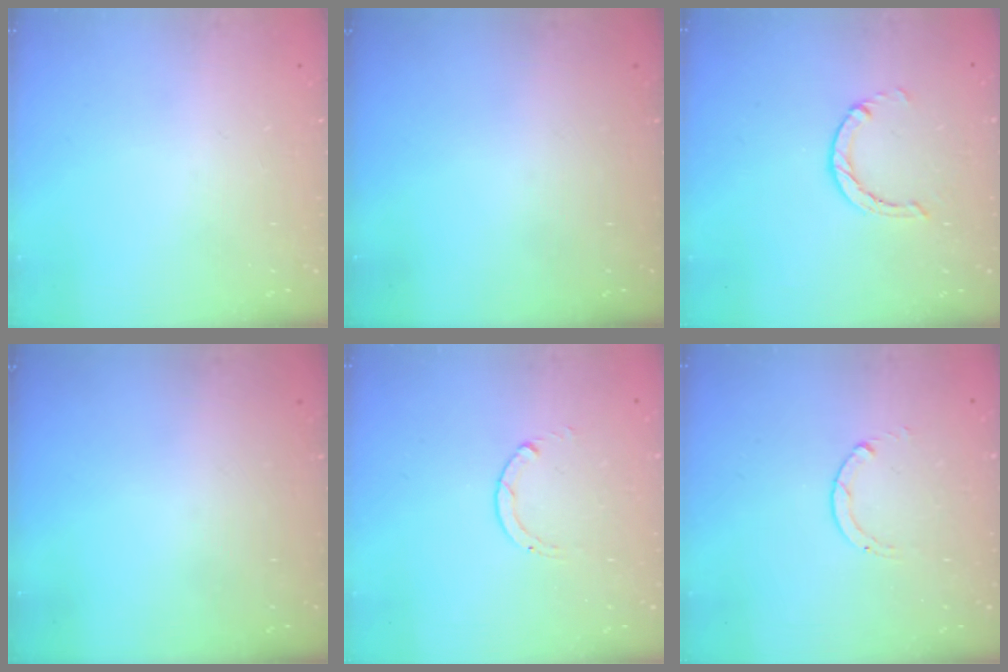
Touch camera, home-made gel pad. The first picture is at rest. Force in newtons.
{"total": 0.0}
{"total": 1.2, "press": 1.2, "slide": 0.2}
{"total": 0.0}
{"total": 0.8, "press": 0.7, "slide": 0.1}
{"total": 0.8, "press": 0.7, "slide": 0.1}